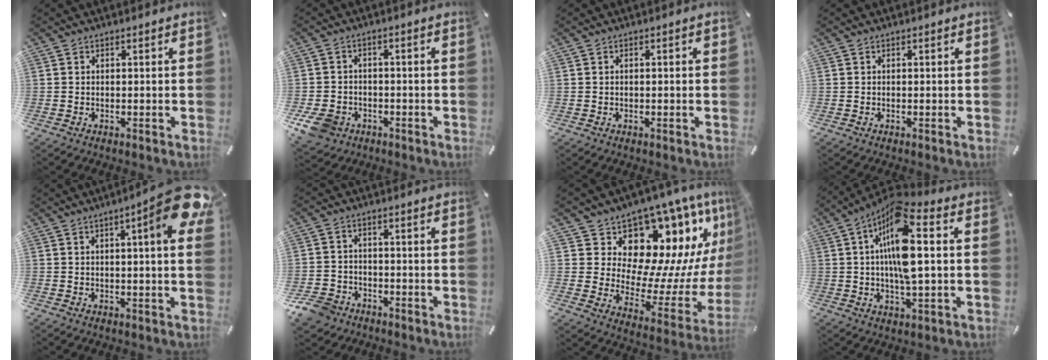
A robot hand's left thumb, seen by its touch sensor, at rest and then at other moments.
{"total": 7.3, "force": [-3.4, 5.8, 2.9], "torque": [-0.068, 0.016, -0.064]}
{"total": 1.0, "force": [0.0, 0.3, 1.0], "torque": [-0.017, 0.000, -0.001]}
{"total": 0.0}
{"total": 12.1, "force": [4.9, 1.5, 10.9], "torque": [-0.149, -0.032, 0.074]}
{"total": 6.2, "force": [-4.0, 4.5, 1.7], "torque": [-0.045, 0.022, -0.079]}
{"total": 14.8, "force": [10.6, 8.8, 5.6], "torque": [-0.048, -0.139, 0.185]}
{"total": 15.6, "force": [2.4, 5.3, 14.5], "torque": [-0.283, -0.005, 0.036]}